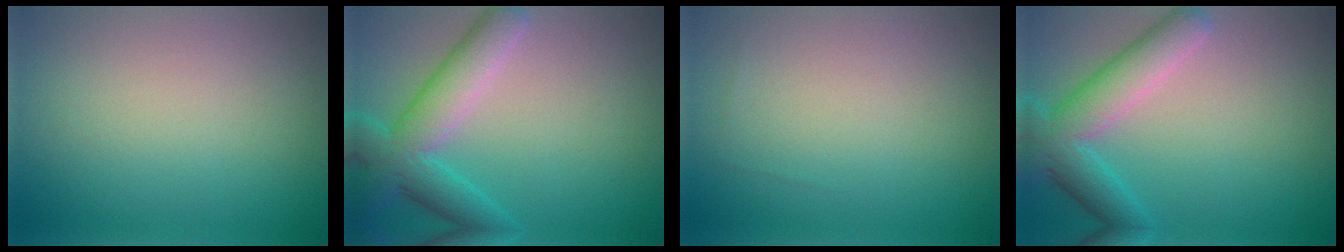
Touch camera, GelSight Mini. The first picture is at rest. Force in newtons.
{"total": 6.3, "press": 6.3, "slide": 0.3}
{"total": 0.0}
{"total": 5.8, "press": 5.8, "slide": 0.3}